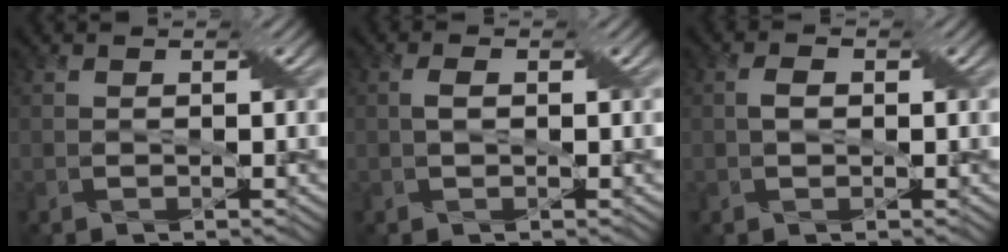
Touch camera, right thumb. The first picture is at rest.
{"total": 1.3, "force": [0.0, 0.7, 1.1], "torque": [-0.023, 0.004, 0.000]}
{"total": 1.6, "force": [0.0, 1.0, 1.2], "torque": [-0.026, 0.004, -0.002]}